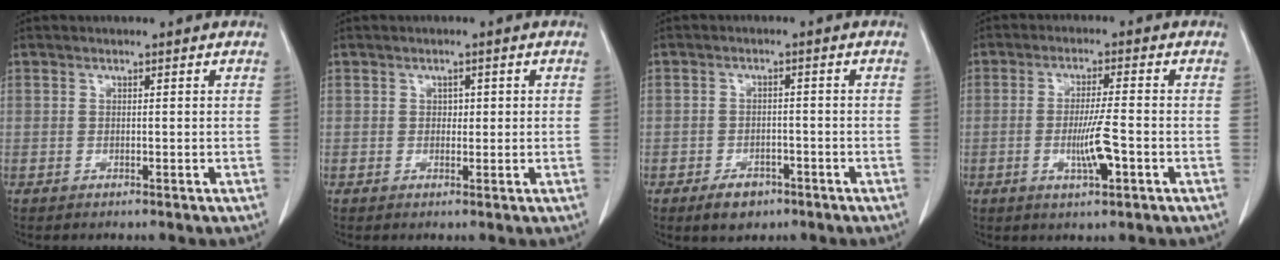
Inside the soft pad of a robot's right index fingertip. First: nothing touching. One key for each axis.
{"total": 1.4, "fx": 0.2, "fy": 1.0, "fz": 1.0, "tx": -0.010, "ty": 0.002, "tz": 0.001}
{"total": 4.2, "fx": -2.7, "fy": 2.5, "fz": 1.9, "tx": -0.030, "ty": 0.002, "tz": -0.036}
{"total": 6.1, "fx": -1.8, "fy": 0.4, "fz": 5.8, "tx": -0.106, "ty": -0.008, "tz": -0.032}